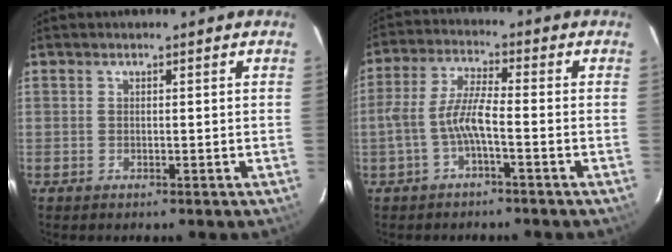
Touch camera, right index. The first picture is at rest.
{"total": 6.4, "force": [-2.4, 1.0, 5.8], "torque": [-0.131, 0.009, -0.043]}